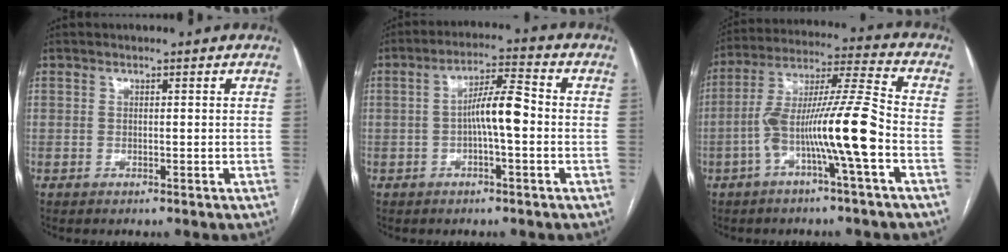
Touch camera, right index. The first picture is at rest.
{"total": 6.7, "force": [-0.8, 0.9, 6.6], "torque": [-0.117, 0.017, -0.018]}
{"total": 13.5, "force": [-4.4, -0.4, 12.8], "torque": [-0.240, 0.018, -0.083]}